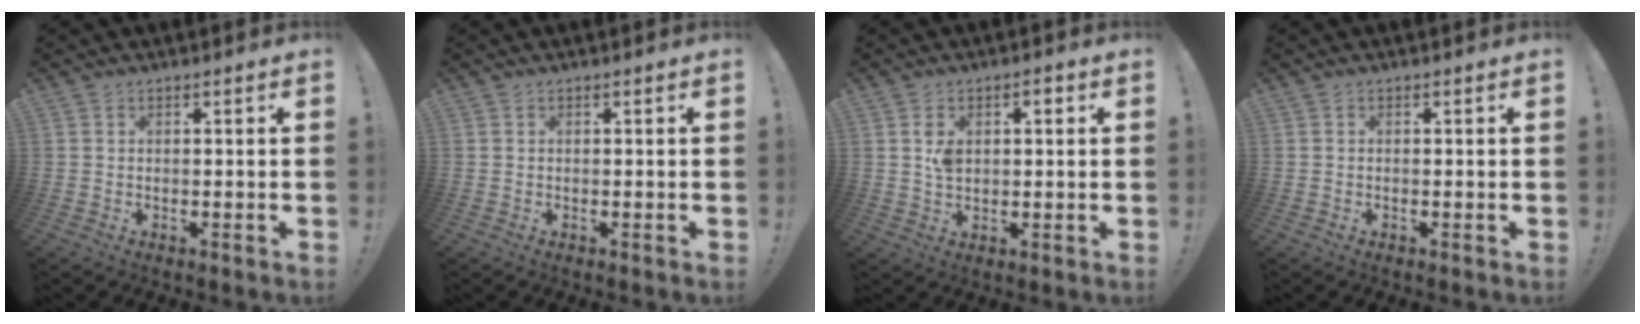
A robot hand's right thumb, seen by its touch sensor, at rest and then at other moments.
{"total": 0.0}
{"total": 4.1, "force": [0.9, 2.6, 3.0], "torque": [-0.045, 0.001, 0.012]}
{"total": 0.0}